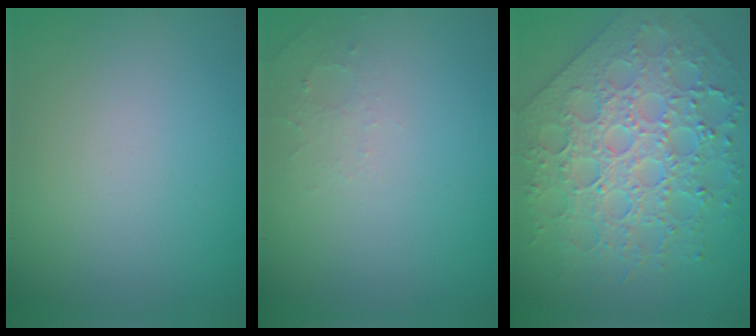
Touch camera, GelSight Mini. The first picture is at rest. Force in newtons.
{"total": 1.2, "press": 1.2, "slide": 0.3}
{"total": 6.8, "press": 6.0, "slide": 3.3}